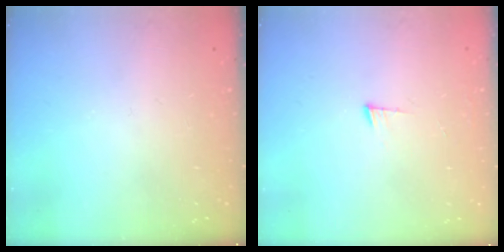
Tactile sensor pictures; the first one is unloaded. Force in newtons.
{"total": 3.6, "press": 3.5, "slide": 0.5}